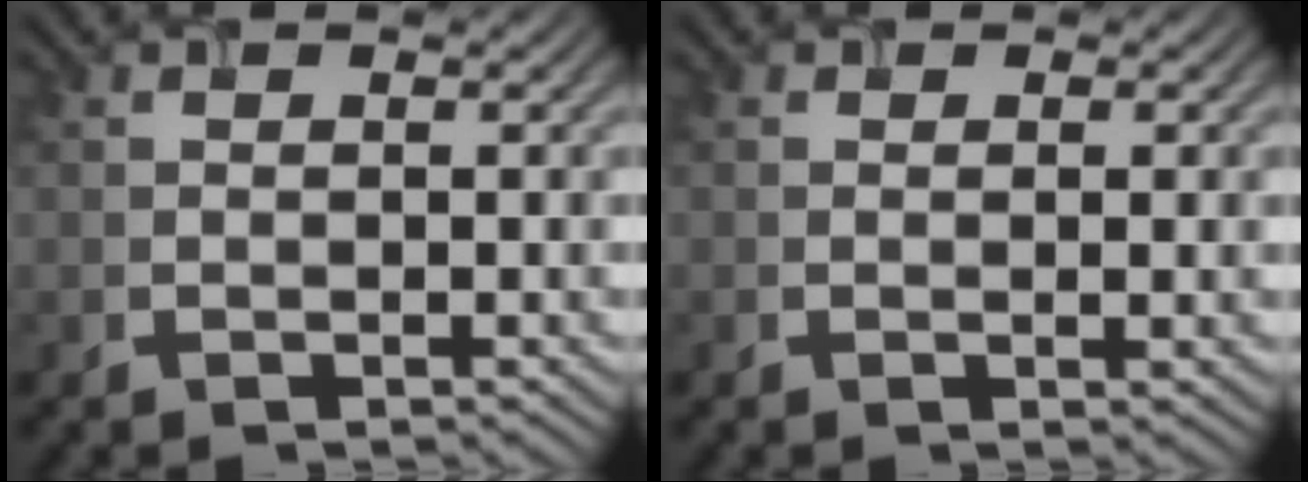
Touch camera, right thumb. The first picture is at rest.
{"total": 0.6, "force": [0.0, 0.1, 0.6], "torque": [-0.008, -0.002, 0.006]}